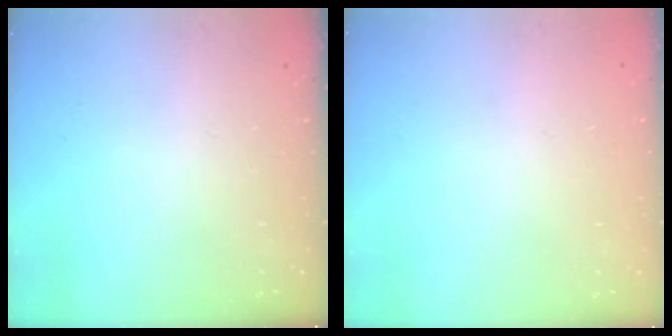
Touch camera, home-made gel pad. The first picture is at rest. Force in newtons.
{"total": 0.0}